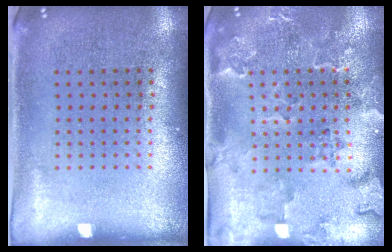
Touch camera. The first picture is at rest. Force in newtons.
{"total": 2.4, "press": 2.2, "slide": 1.1}